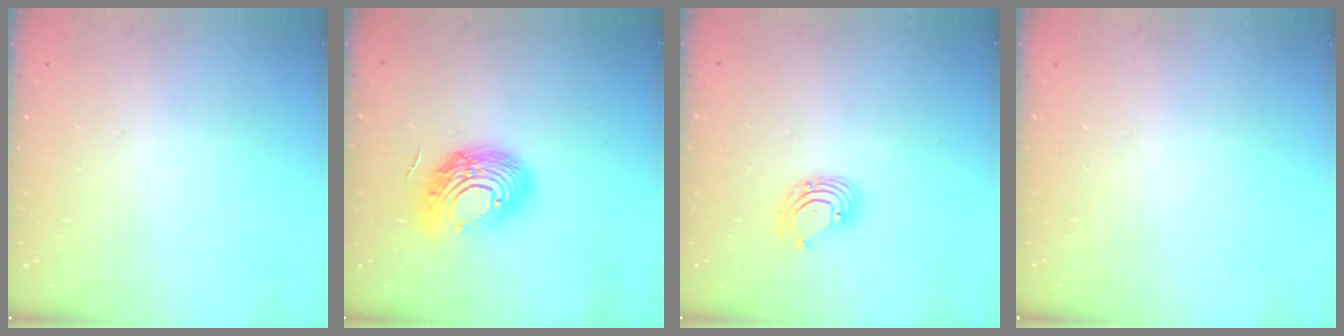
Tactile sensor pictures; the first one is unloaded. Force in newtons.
{"total": 15.8, "press": 15.8, "slide": 1.1}
{"total": 3.9, "press": 3.9, "slide": 0.6}
{"total": 0.0}